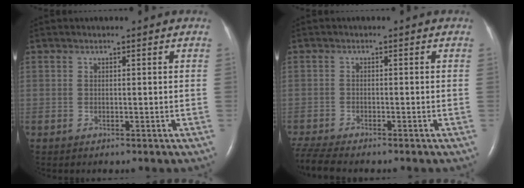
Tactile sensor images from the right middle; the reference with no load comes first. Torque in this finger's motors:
{"motor_torque": [0.32, -0.39, 0.03, 0.03]}